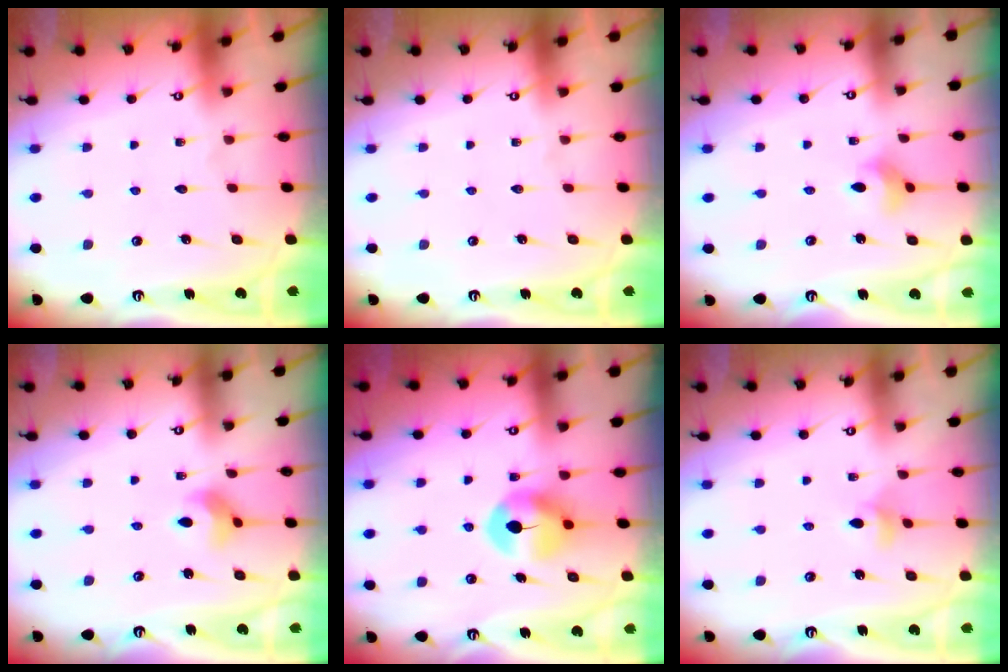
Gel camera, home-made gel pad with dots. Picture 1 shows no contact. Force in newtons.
{"total": 0.0}
{"total": 5.0, "press": 5.0, "slide": 0.8}
{"total": 5.4, "press": 5.3, "slide": 0.6}
{"total": 8.0, "press": 8.0, "slide": 0.4}
{"total": 5.3, "press": 5.2, "slide": 0.9}